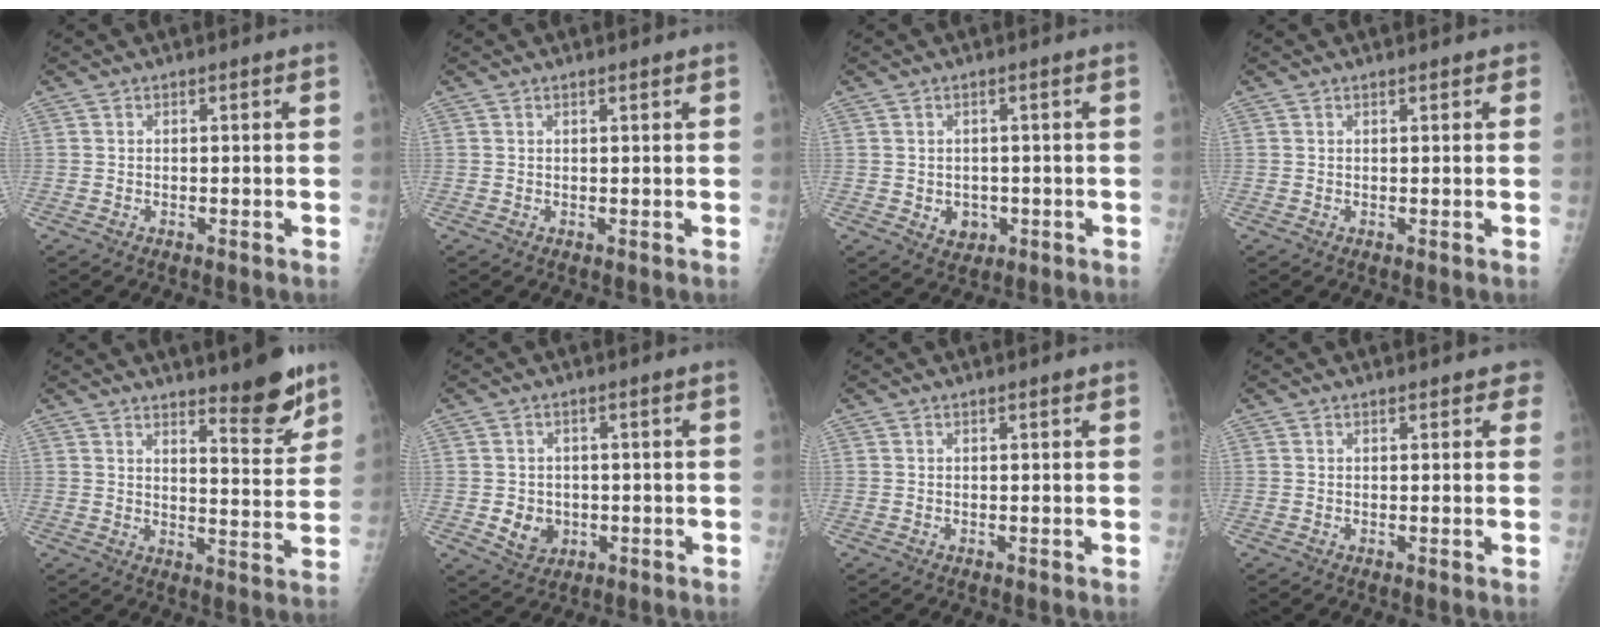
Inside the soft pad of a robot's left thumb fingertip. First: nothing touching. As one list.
[{"total": 0.7, "force": [0.5, 0.0, 0.4], "torque": [-0.007, -0.003, 0.010]}, {"total": 3.5, "force": [-0.6, 2.9, 1.8], "torque": [-0.010, 0.000, 0.002]}, {"total": 1.1, "force": [0.8, 0.5, 0.5], "torque": [-0.002, -0.002, 0.007]}, {"total": 9.2, "force": [7.0, 1.6, 5.7], "torque": [-0.060, -0.061, 0.106]}, {"total": 4.8, "force": [-0.8, 4.2, 2.3], "torque": [-0.020, 0.002, 0.000]}, {"total": 0.6, "force": [0.5, 0.1, 0.4], "torque": [-0.006, -0.002, 0.007]}, {"total": 2.4, "force": [1.9, 1.2, 0.9], "torque": [0.017, -0.001, 0.013]}]